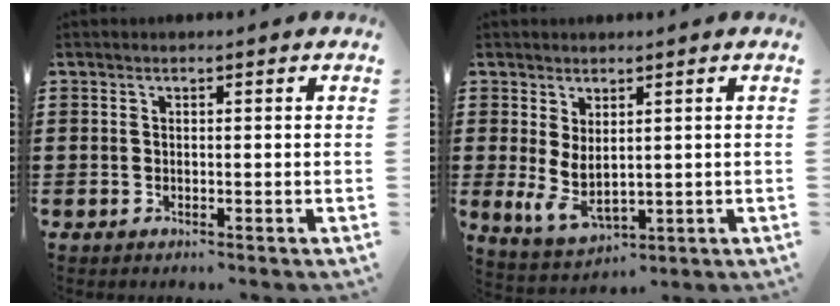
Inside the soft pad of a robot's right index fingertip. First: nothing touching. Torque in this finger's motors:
{"motor_torque": [1.77, 0.37, 0.29, 0.07]}